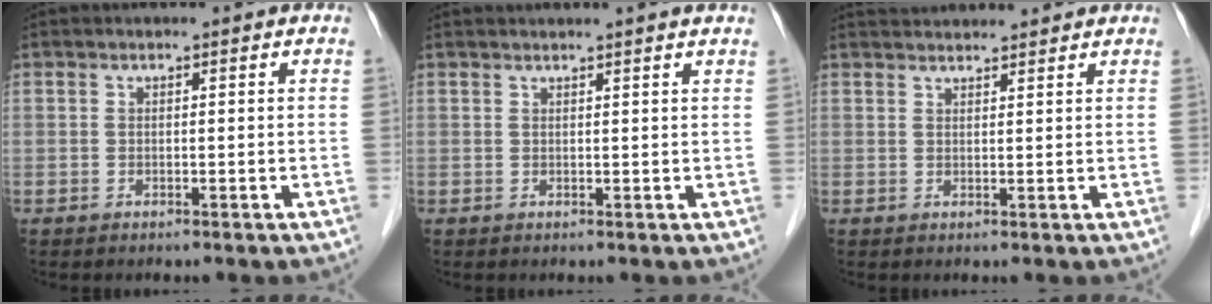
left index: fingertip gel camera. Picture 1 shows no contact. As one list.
[{"total": 4.5, "force": [4.0, -0.8, 1.8], "torque": [-0.021, 0.019, 0.043]}, {"total": 6.2, "force": [6.0, 0.3, 1.2], "torque": [-0.022, 0.036, 0.082]}]